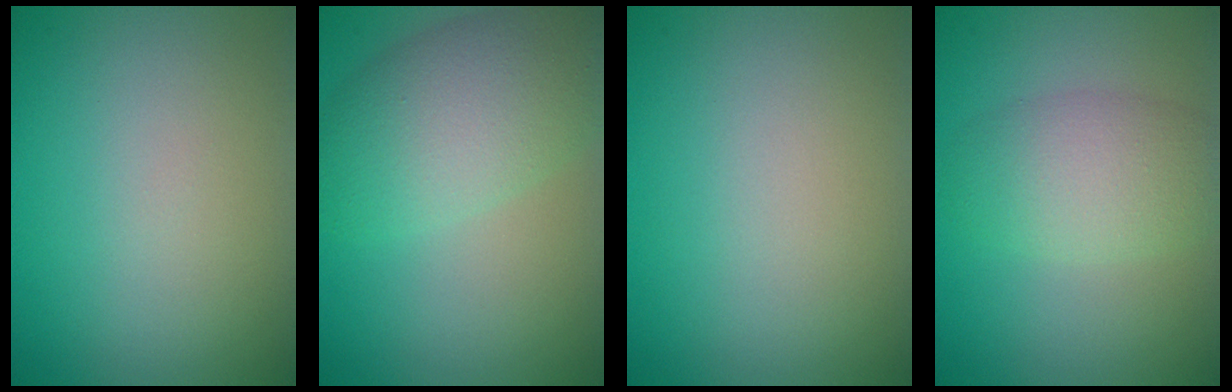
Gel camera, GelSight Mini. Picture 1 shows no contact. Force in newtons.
{"total": 6.5, "press": 6.5, "slide": 0.2}
{"total": 0.0}
{"total": 4.2, "press": 4.2, "slide": 0.1}